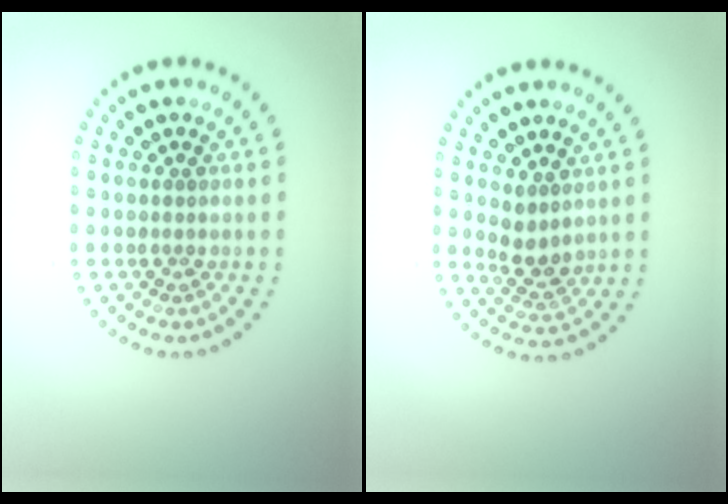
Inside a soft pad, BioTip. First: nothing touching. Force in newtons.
{"total": 2.4, "press": 2.1, "slide": 1.1}